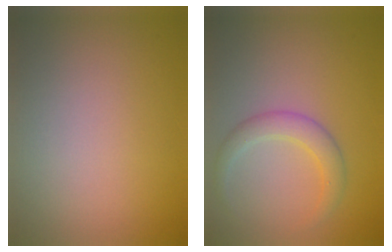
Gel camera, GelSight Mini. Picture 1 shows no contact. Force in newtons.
{"total": 2.0, "press": 2.0, "slide": 0.2}